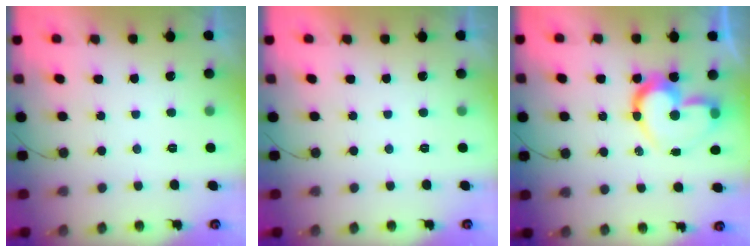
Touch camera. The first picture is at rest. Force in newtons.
{"total": 1.7, "press": 1.7, "slide": 0.0}
{"total": 15.2, "press": 15.1, "slide": 1.2}